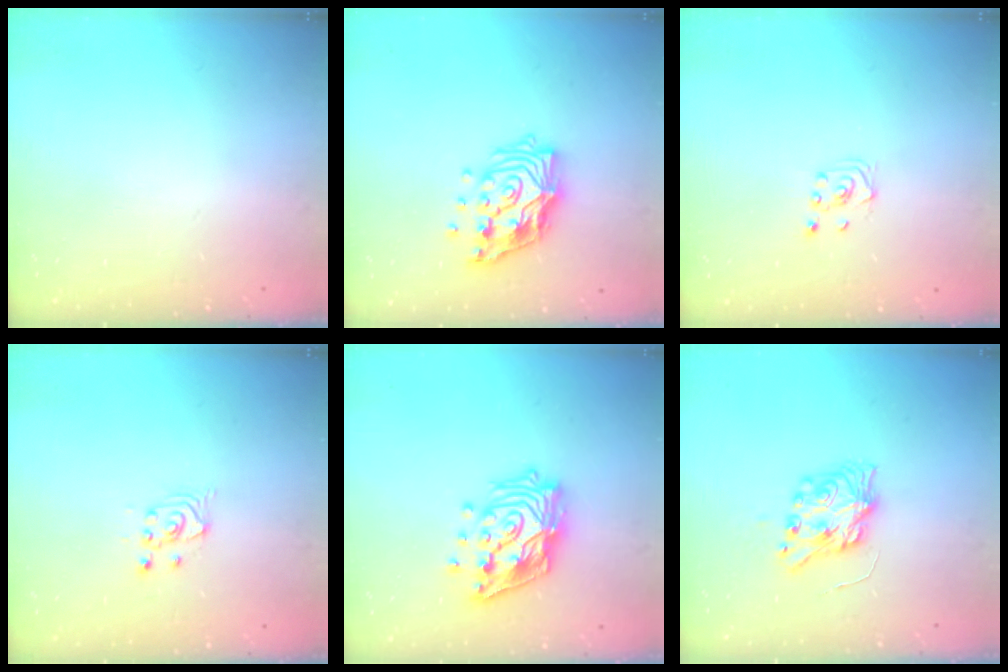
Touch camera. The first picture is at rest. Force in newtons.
{"total": 15.4, "press": 15.3, "slide": 2.1}
{"total": 2.3, "press": 2.2, "slide": 0.8}
{"total": 2.6, "press": 2.6, "slide": 0.1}
{"total": 17.5, "press": 17.5, "slide": 1.4}
{"total": 8.1, "press": 8.1, "slide": 0.2}